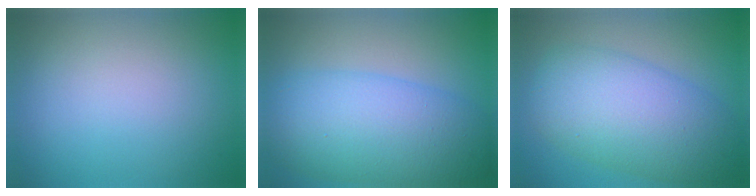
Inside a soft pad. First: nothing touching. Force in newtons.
{"total": 9.7, "press": 9.7, "slide": 0.1}
{"total": 9.4, "press": 9.3, "slide": 0.3}